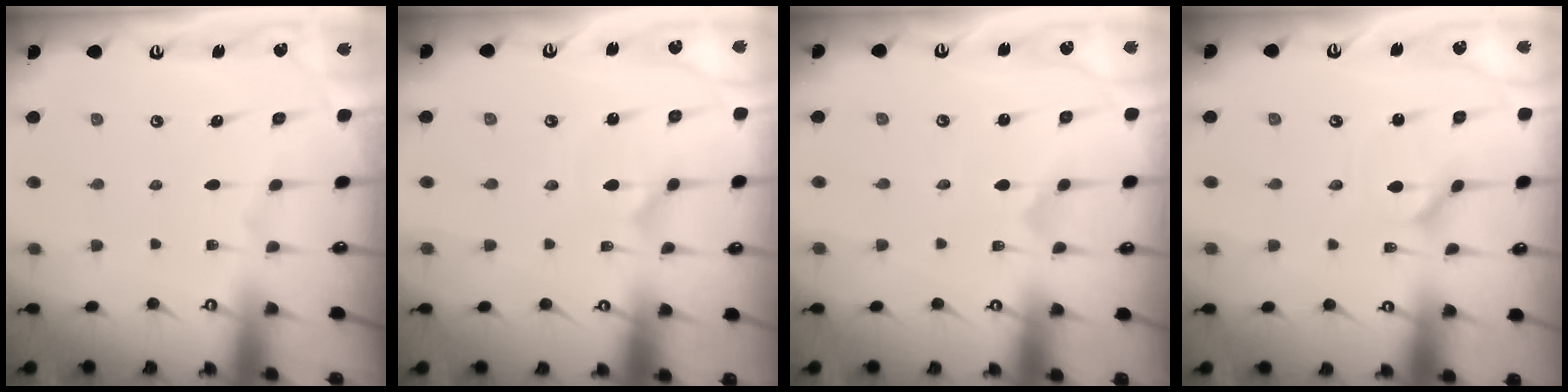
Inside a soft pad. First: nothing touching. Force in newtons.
{"total": 2.1, "press": 2.1, "slide": 0.5}
{"total": 0.0}
{"total": 1.3, "press": 1.2, "slide": 0.1}